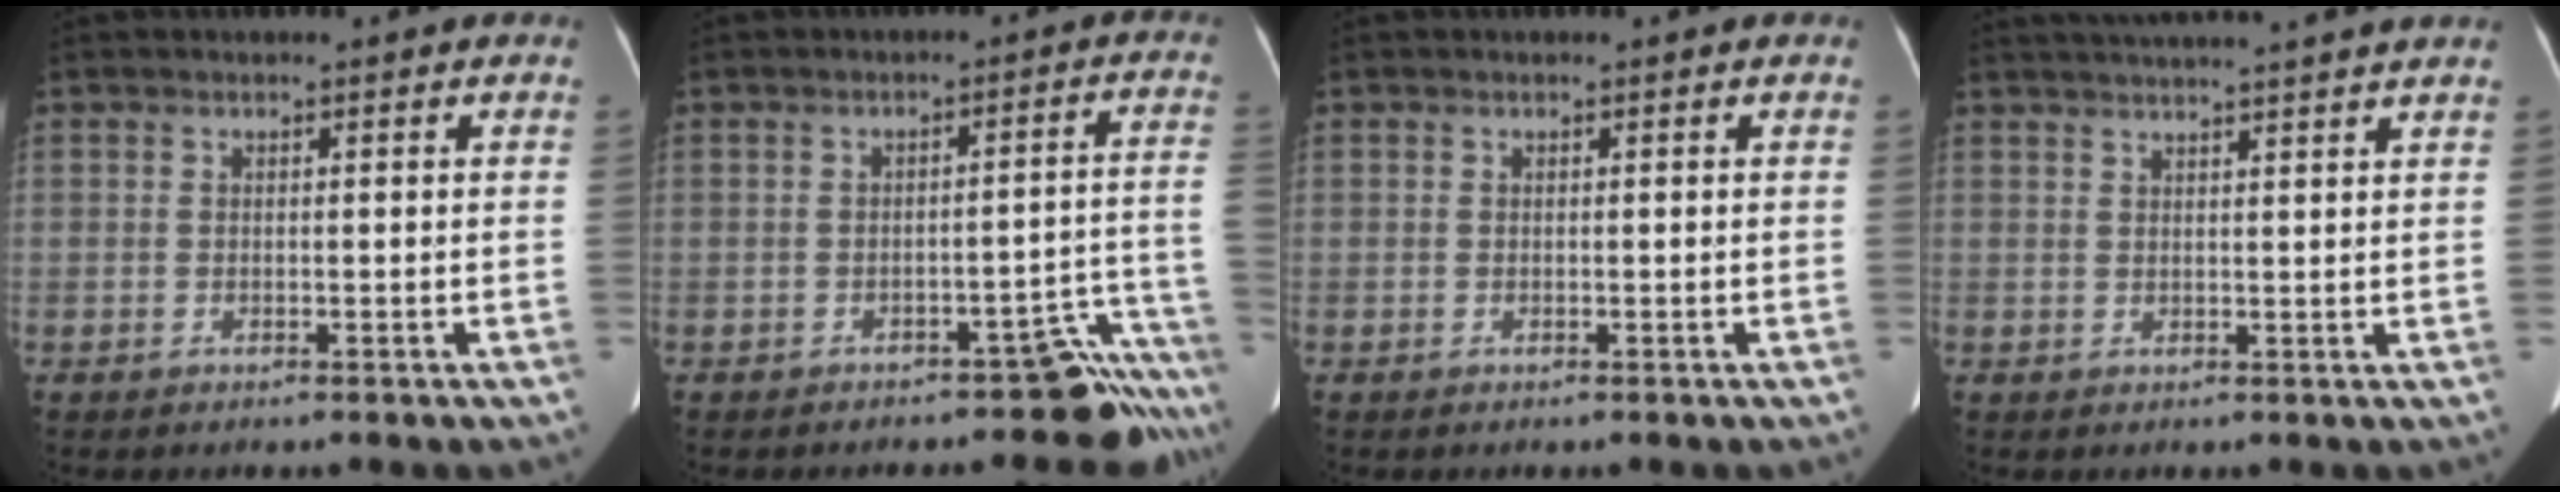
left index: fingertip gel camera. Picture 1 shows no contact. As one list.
[{"total": 8.7, "force": [-8.2, 1.4, 2.6], "torque": [0.014, 0.042, -0.104]}, {"total": 0.0}, {"total": 13.3, "force": [12.1, -0.7, 5.5], "torque": [-0.095, 0.013, 0.158]}]